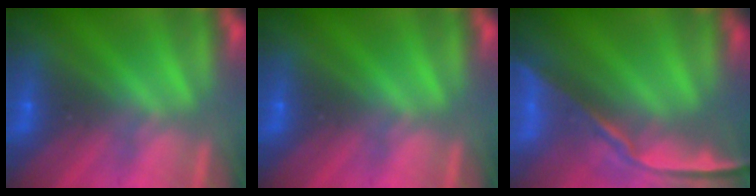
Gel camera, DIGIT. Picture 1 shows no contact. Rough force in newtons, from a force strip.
{"total": 0.0}
{"total": 7.5}